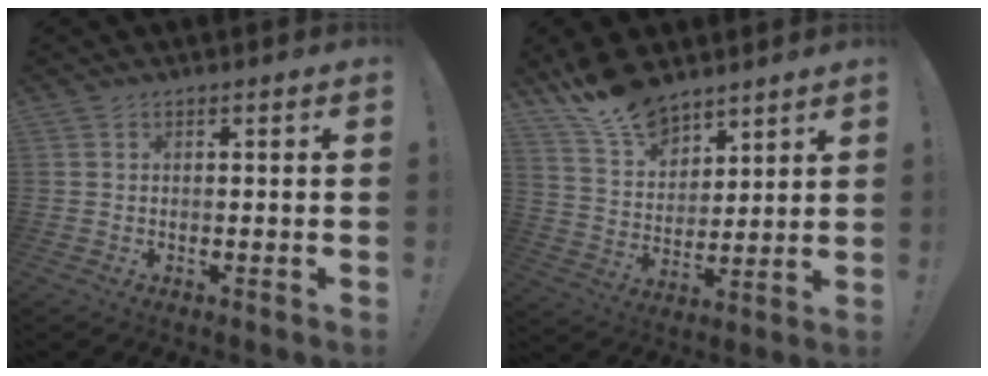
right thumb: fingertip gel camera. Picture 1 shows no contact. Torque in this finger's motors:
{"motor_torque": [-0.07, 1.98, 0.02, 0.23, 0.02]}